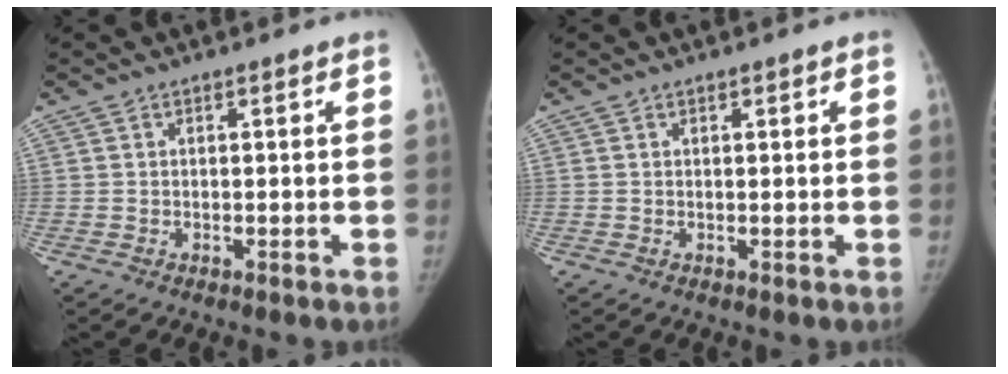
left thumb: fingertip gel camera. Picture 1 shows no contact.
{"total": 0.9, "force": [0.4, 0.4, 0.6], "torque": [-0.004, 0.000, 0.006]}